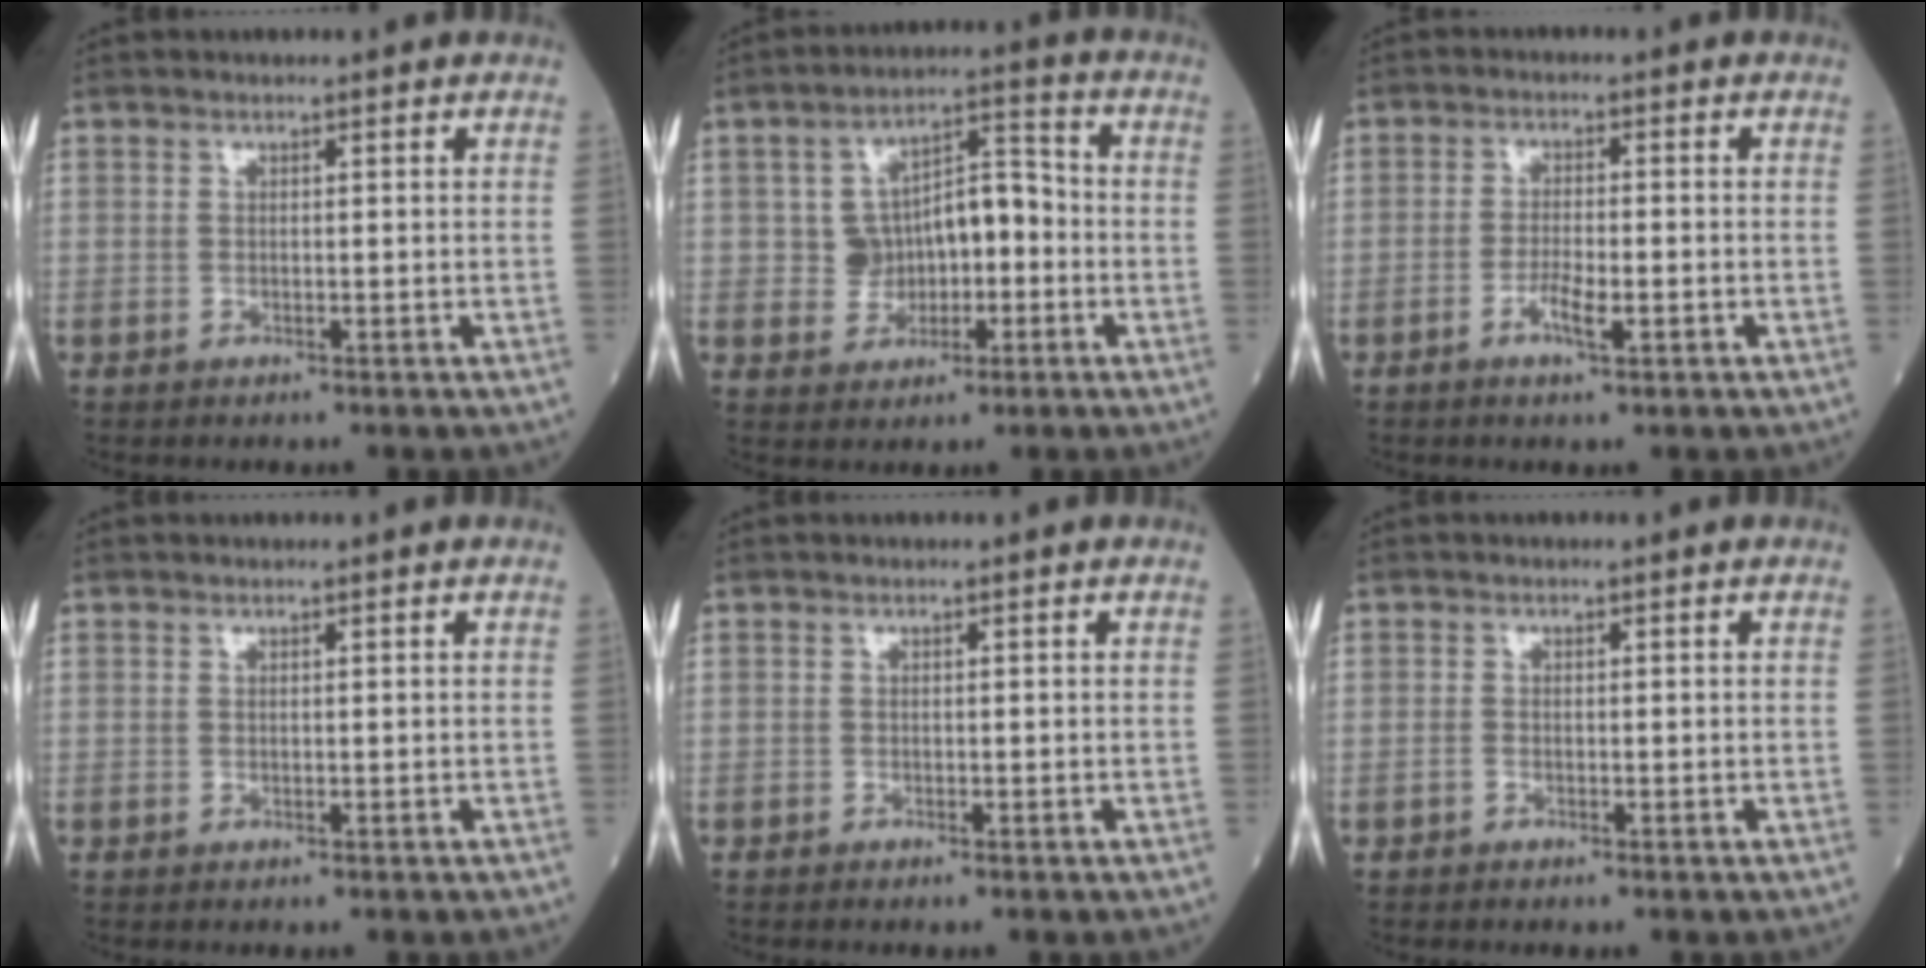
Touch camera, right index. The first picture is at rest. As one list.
[{"total": 7.9, "force": [-1.2, 5.5, 5.5], "torque": [-0.085, 0.033, -0.017]}, {"total": 3.8, "force": [-1.6, 0.7, 3.3], "torque": [-0.063, 0.001, -0.029]}, {"total": 0.0}, {"total": 0.6, "force": [-0.6, 0.1, 0.2], "torque": [-0.006, 0.000, -0.011]}, {"total": 0.6, "force": [-0.5, 0.2, 0.2], "torque": [-0.005, 0.001, -0.010]}]